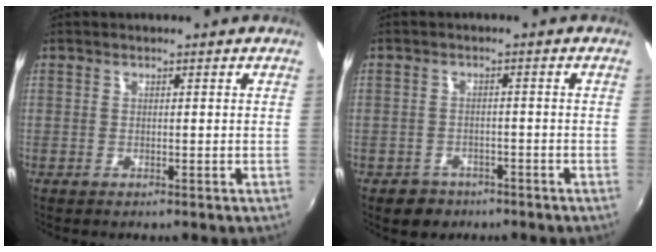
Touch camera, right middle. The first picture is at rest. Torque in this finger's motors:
{"motor_torque": [0.37, -0.38, -0.01, 0.00]}